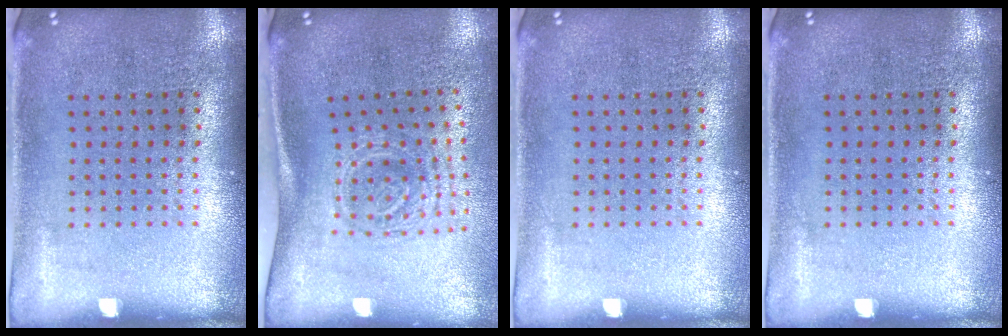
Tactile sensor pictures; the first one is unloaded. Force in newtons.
{"total": 1.8, "press": 1.3, "slide": 1.3}
{"total": 0.0}
{"total": 0.0}